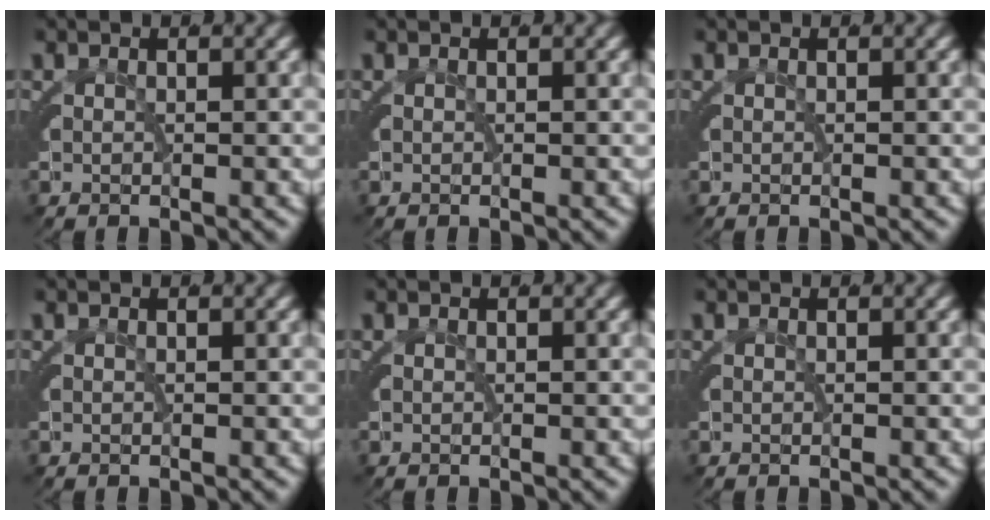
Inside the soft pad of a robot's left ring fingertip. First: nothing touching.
{"total": 0.0}
{"total": 0.0}
{"total": 0.0}
{"total": 0.0}
{"total": 0.0}